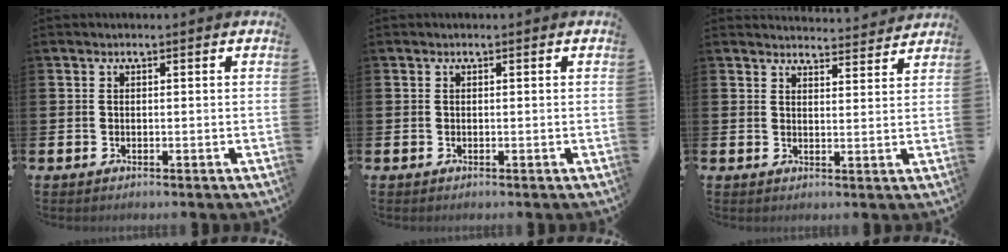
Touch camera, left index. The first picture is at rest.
{"total": 0.0}
{"total": 3.0, "force": [3.0, 0.2, -0.1], "torque": [0.009, -0.025, 0.052]}